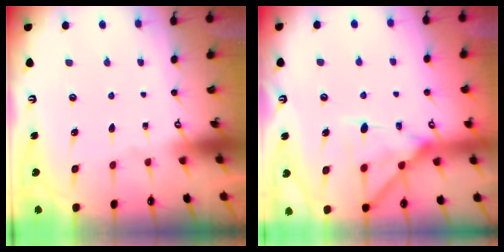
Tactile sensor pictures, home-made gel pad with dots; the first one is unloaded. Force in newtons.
{"total": 14.8, "press": 14.8, "slide": 1.3}